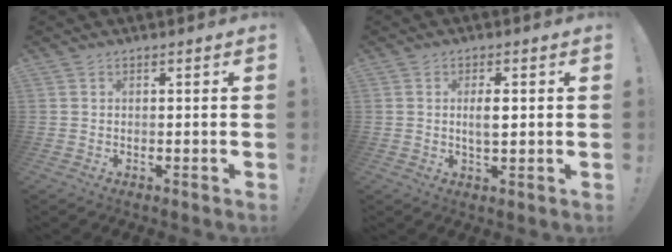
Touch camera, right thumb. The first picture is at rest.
{"total": 4.3, "force": [0.4, 1.8, 3.9], "torque": [-0.071, -0.002, 0.000]}